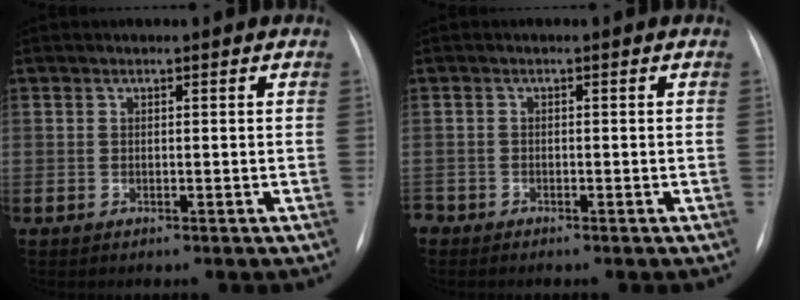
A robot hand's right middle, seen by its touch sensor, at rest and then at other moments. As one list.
[{"total": 1.5, "force": [-1.4, 0.7, 0.1], "torque": [-0.002, 0.000, -0.022]}]